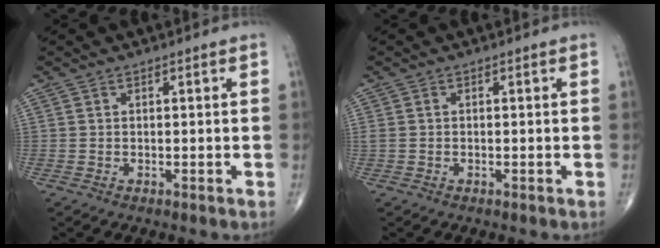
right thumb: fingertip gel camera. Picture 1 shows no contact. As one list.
[{"total": 1.1, "force": [0.1, 0.7, 0.9], "torque": [-0.031, 0.008, 0.006]}]